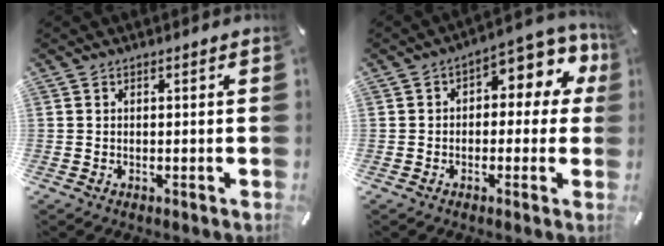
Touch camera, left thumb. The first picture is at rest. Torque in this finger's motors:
{"motor_torque": [0.35, 0.35, 0.43, 0.31, 0.05]}